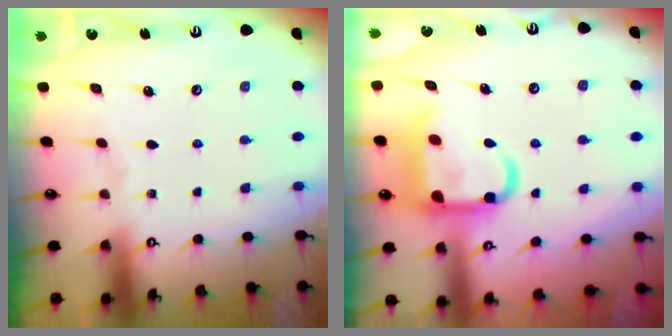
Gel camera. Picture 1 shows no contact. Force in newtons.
{"total": 16.2, "press": 16.1, "slide": 1.8}